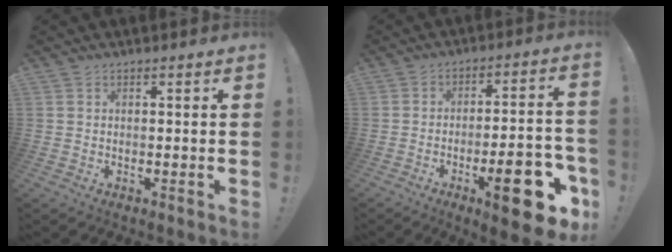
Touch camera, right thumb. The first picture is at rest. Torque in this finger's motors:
{"motor_torque": [0.48, 0.41, 1.46, -1.31, 0.43]}